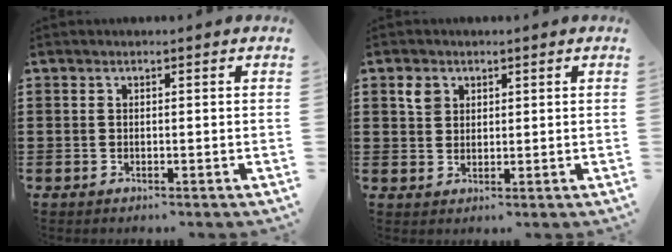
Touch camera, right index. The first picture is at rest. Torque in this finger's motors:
{"motor_torque": [0.05, -0.04, 0.02, 0.05]}